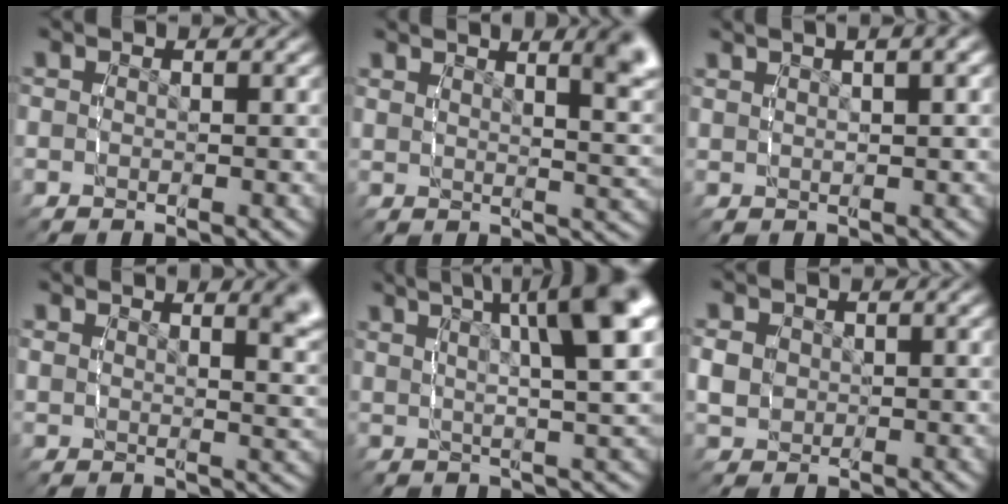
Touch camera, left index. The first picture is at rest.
{"total": 6.9, "force": [4.1, 1.8, 5.2], "torque": [-0.047, 0.006, 0.067]}
{"total": 4.4, "force": [2.7, 1.1, 3.3], "torque": [-0.031, 0.022, 0.046]}
{"total": 4.5, "force": [3.1, 0.9, 3.1], "torque": [-0.023, 0.001, 0.053]}
{"total": 11.6, "force": [5.5, 4.5, 9.2], "torque": [-0.114, 0.026, 0.075]}
{"total": 2.6, "force": [0.1, 2.3, 1.2], "torque": [-0.032, -0.007, 0.013]}